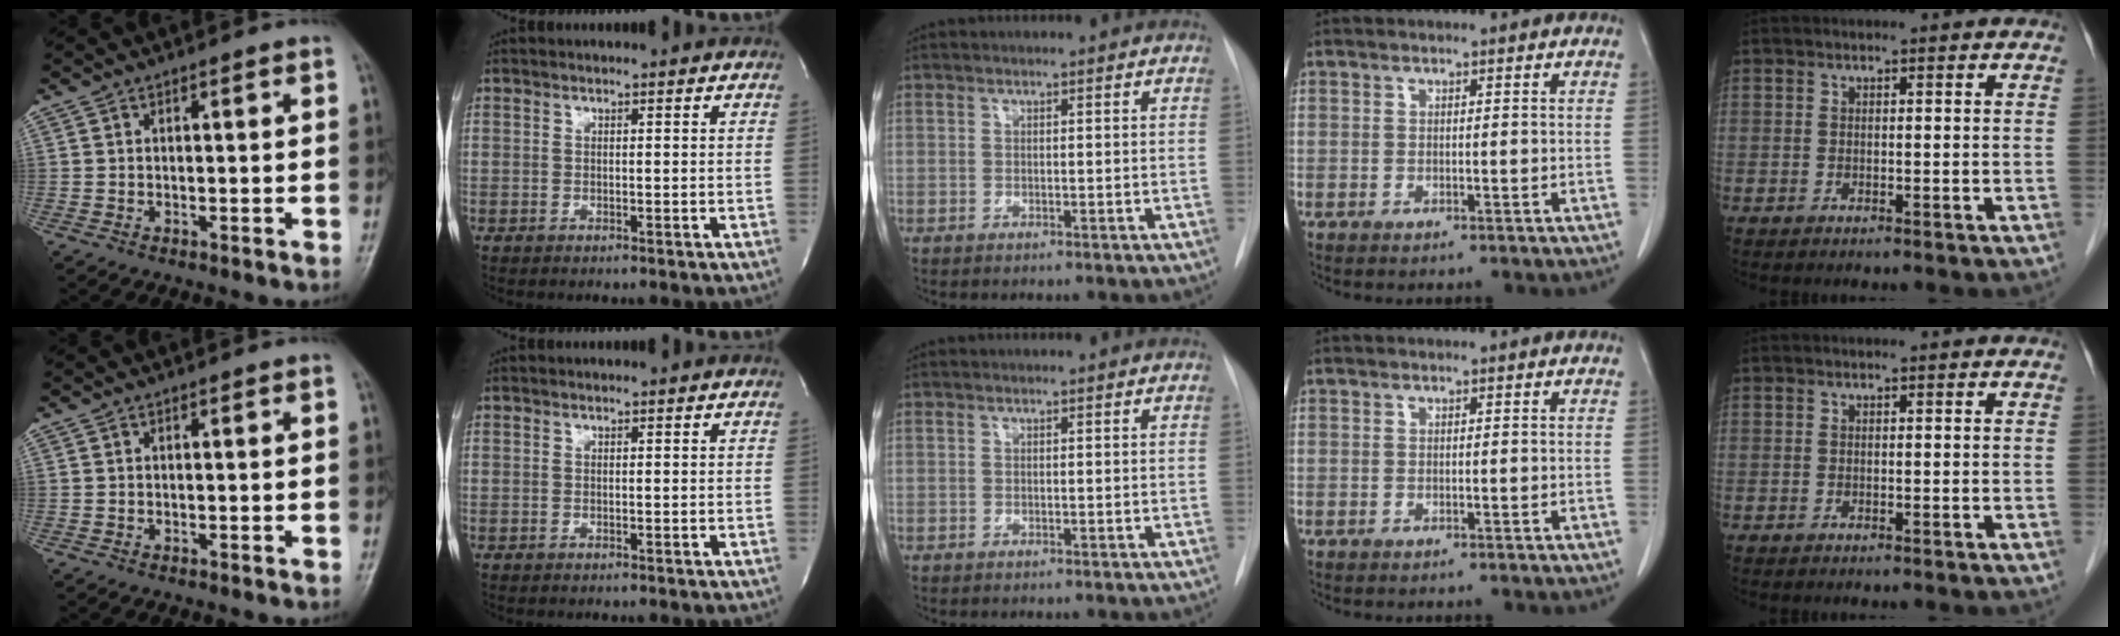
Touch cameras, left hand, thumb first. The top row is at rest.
{}